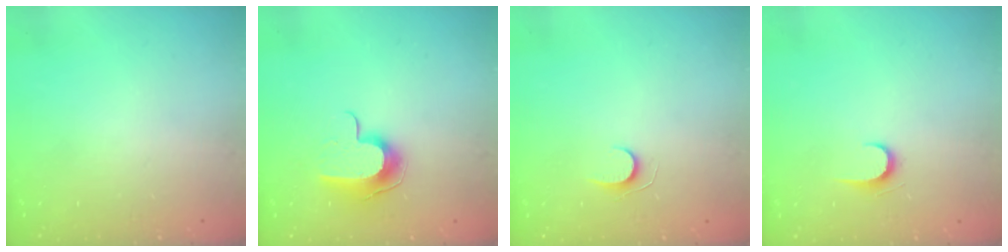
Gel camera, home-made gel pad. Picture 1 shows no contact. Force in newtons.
{"total": 9.8, "press": 9.8, "slide": 0.6}
{"total": 5.4, "press": 5.4, "slide": 0.5}
{"total": 6.0, "press": 6.0, "slide": 0.7}